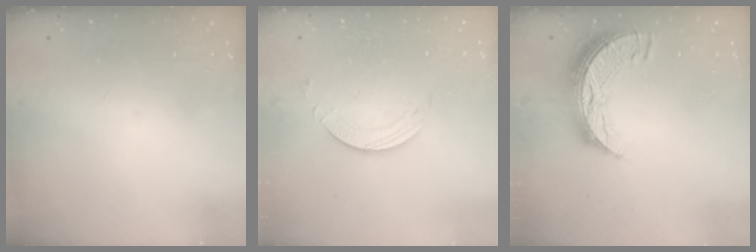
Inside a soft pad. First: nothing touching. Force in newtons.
{"total": 2.0, "press": 1.9, "slide": 0.3}
{"total": 10.9, "press": 10.9, "slide": 0.9}